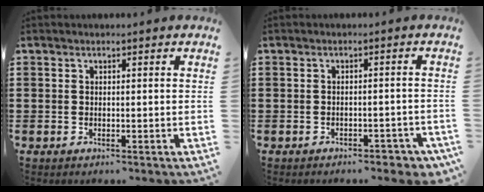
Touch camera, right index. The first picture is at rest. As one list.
[{"total": 2.0, "force": [-1.8, 0.4, 0.7], "torque": [-0.016, 0.000, -0.037]}]